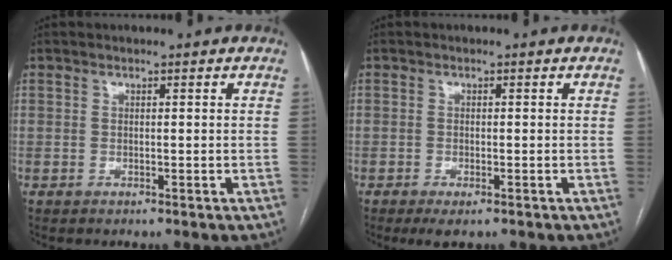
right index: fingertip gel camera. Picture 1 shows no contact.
{"total": 2.6, "force": [-1.6, 0.9, 1.8], "torque": [-0.026, -0.005, -0.021]}